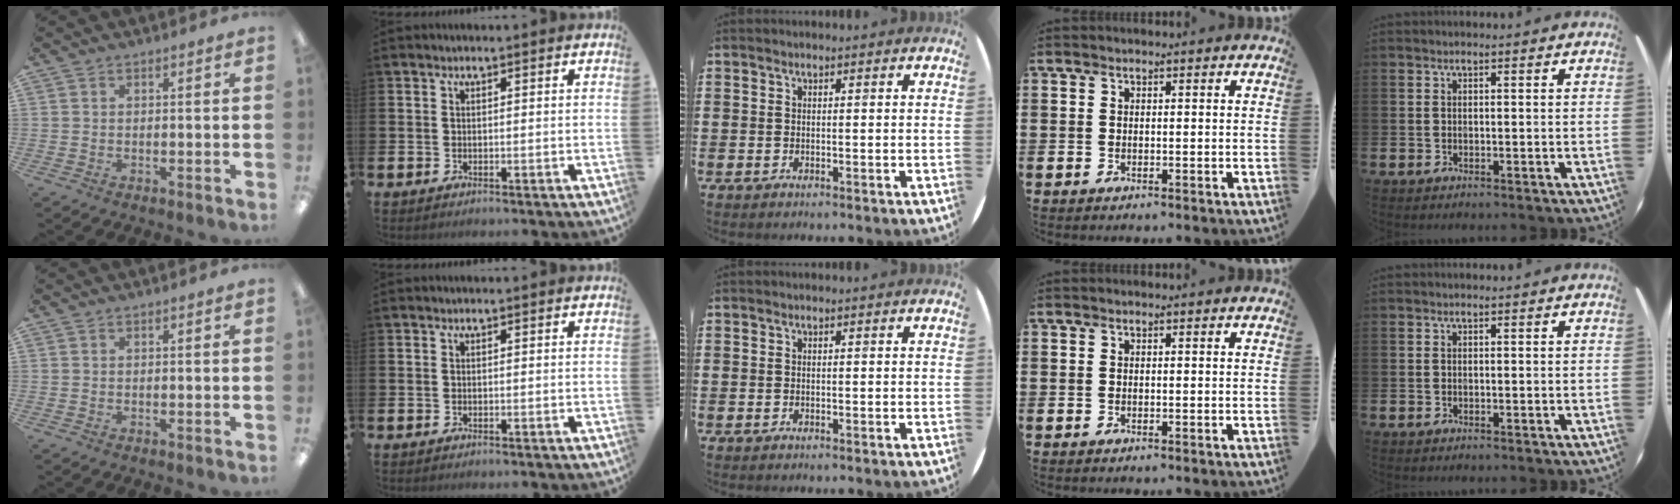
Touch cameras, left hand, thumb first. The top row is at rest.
{}